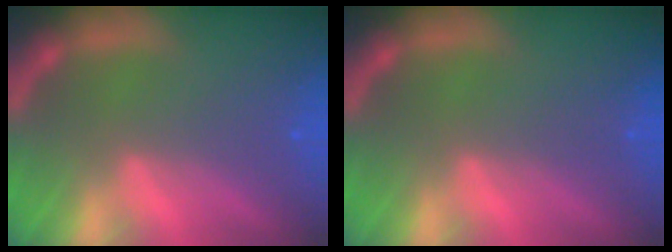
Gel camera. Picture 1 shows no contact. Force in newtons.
{"total": 0.0}